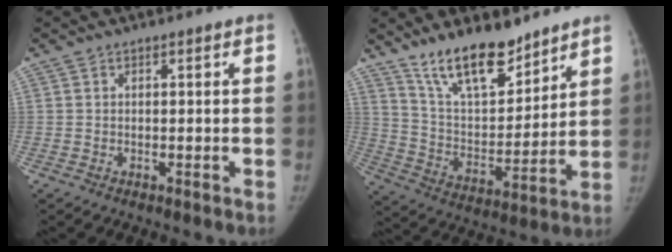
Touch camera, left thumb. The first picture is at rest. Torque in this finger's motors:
{"motor_torque": [0.10, 0.12, 1.40, -1.37, 0.32]}